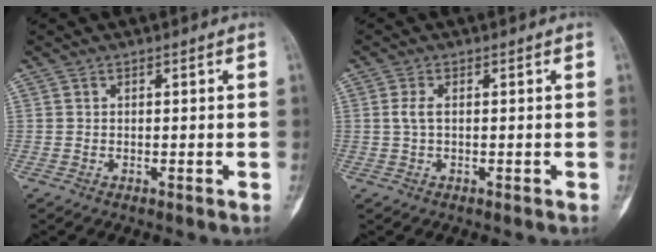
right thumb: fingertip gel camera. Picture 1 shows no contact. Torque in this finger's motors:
{"motor_torque": [-0.01, -0.16, 0.49, 0.06, 0.12]}